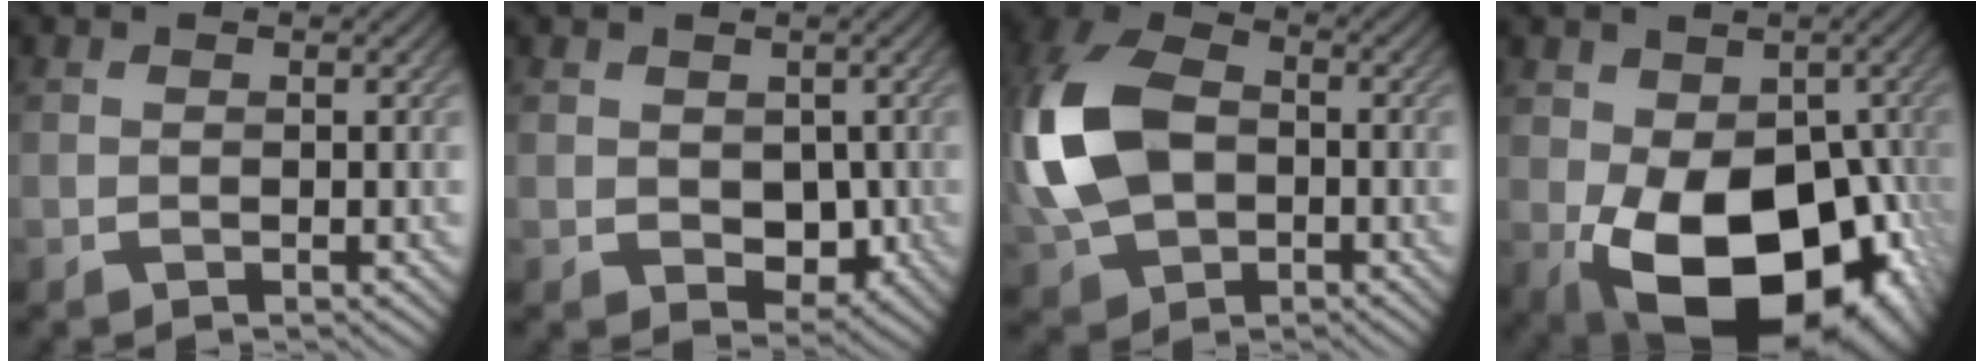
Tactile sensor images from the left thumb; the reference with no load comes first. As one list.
[{"total": 4.1, "force": [-0.3, 3.1, 2.7], "torque": [-0.052, -0.012, -0.005]}, {"total": 14.0, "force": [-0.9, 9.6, 10.2], "torque": [-0.267, 0.000, -0.028]}, {"total": 17.4, "force": [-5.6, 11.1, 12.2], "torque": [-0.184, -0.039, -0.076]}]